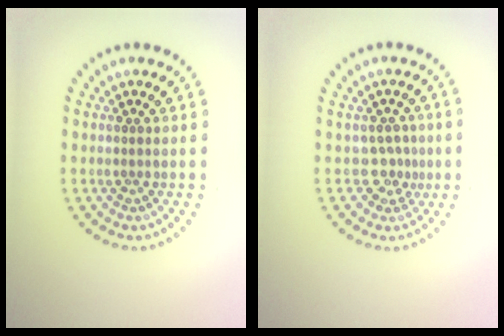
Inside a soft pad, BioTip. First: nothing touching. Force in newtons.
{"total": 2.1, "press": 1.4, "slide": 1.6}